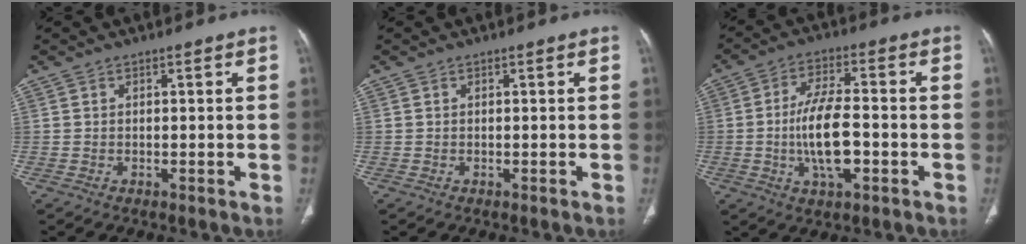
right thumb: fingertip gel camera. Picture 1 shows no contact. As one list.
[{"total": 0.0}, {"total": 11.1, "force": [-2.2, 4.5, 9.9], "torque": [-0.183, 0.012, -0.040]}]